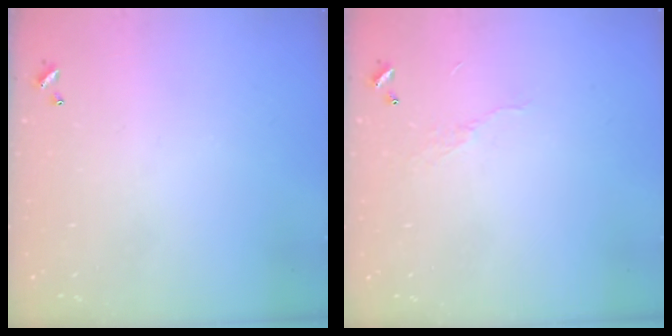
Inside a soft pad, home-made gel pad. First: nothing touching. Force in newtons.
{"total": 5.8, "press": 5.8, "slide": 0.8}